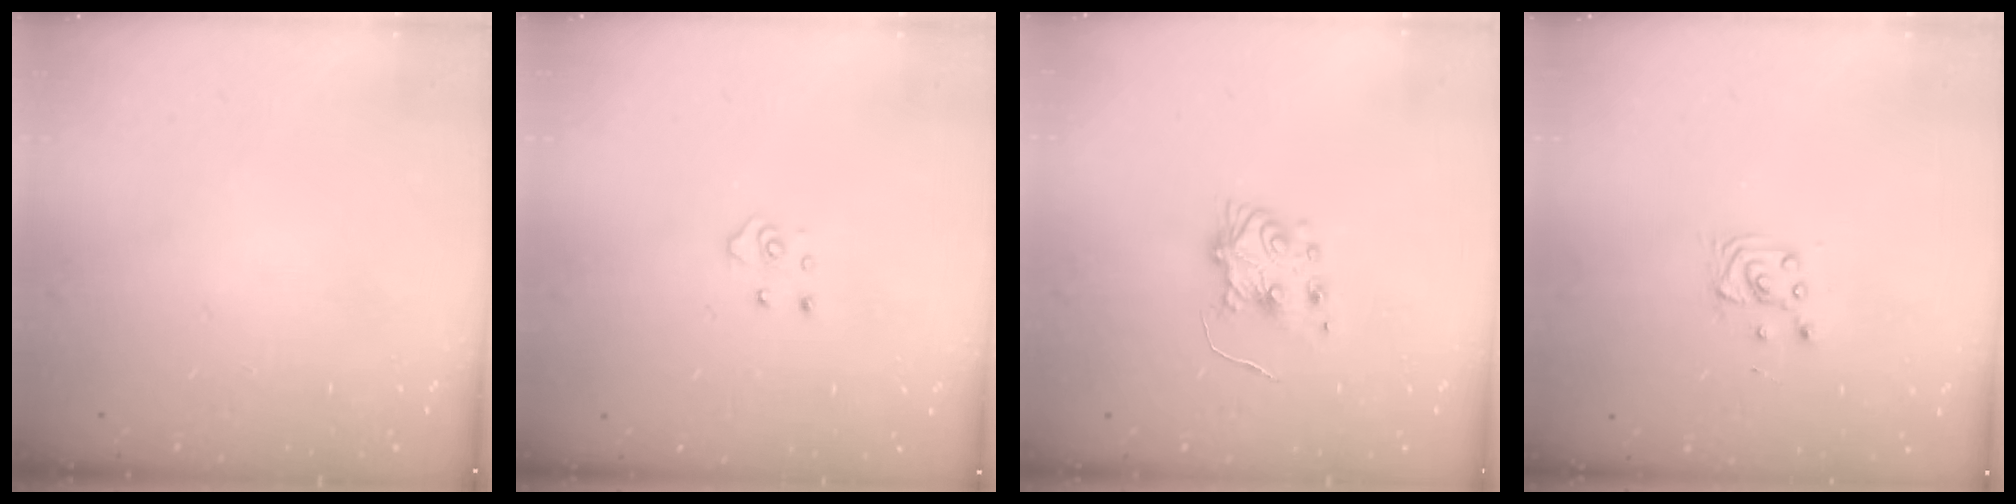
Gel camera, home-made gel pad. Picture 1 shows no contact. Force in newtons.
{"total": 4.0, "press": 4.0, "slide": 0.4}
{"total": 6.4, "press": 6.4, "slide": 0.4}
{"total": 2.9, "press": 2.9, "slide": 0.4}